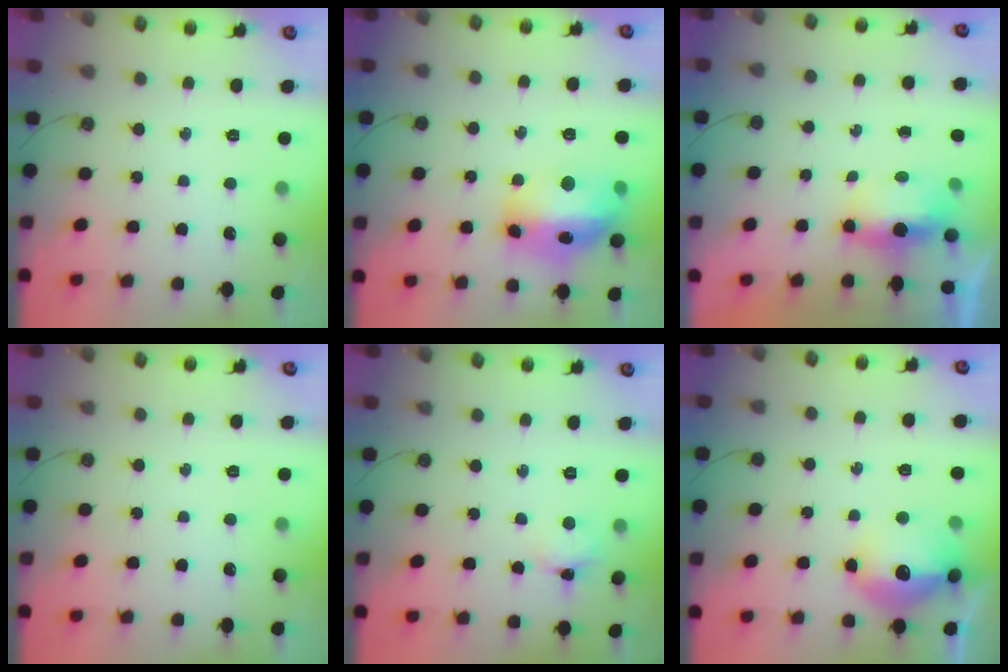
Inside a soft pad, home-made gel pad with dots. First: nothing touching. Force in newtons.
{"total": 17.2, "press": 17.1, "slide": 1.6}
{"total": 5.9, "press": 5.8, "slide": 1.2}
{"total": 0.0}
{"total": 2.9, "press": 2.9, "slide": 0.2}
{"total": 14.8, "press": 14.7, "slide": 1.3}